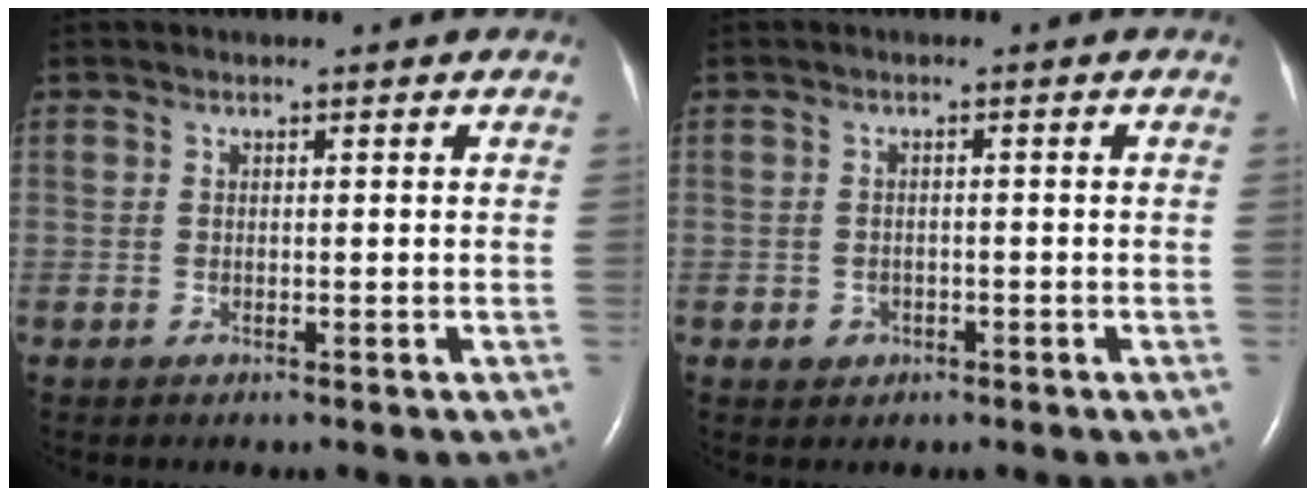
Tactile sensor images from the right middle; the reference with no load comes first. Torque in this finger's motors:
{"motor_torque": [-0.06, -0.18, -0.04, -0.02]}